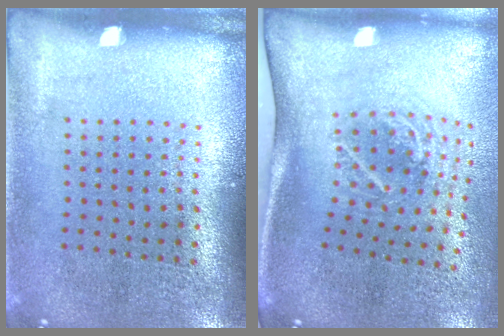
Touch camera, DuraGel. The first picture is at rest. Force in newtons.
{"total": 1.9, "press": 1.2, "slide": 1.5}